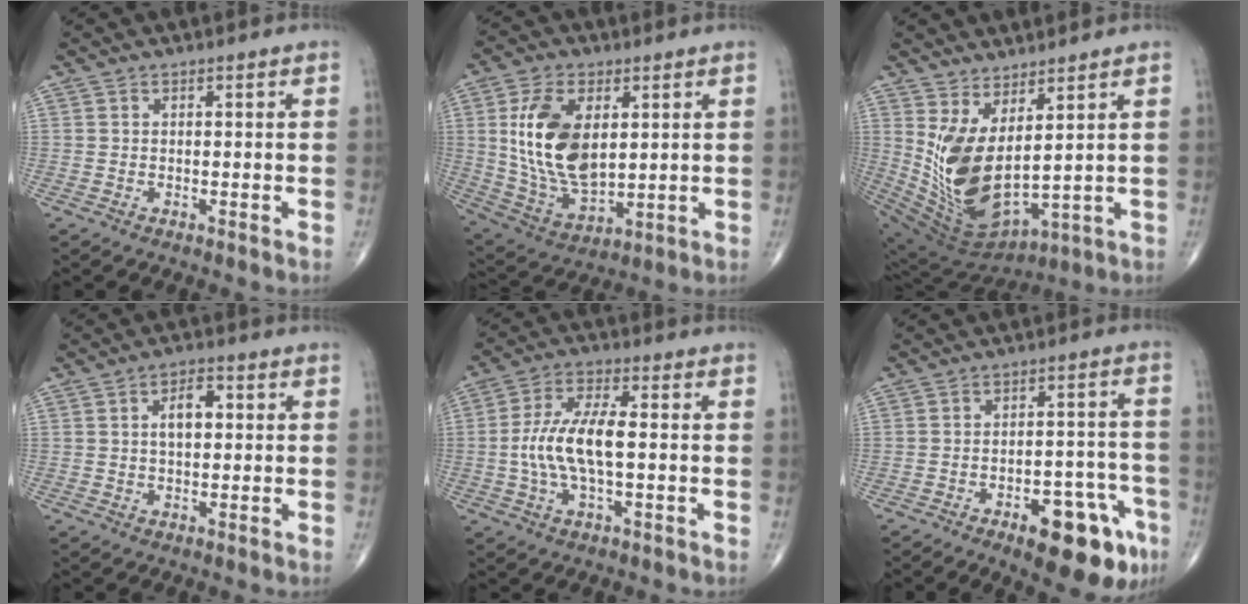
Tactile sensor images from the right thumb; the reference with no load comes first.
{"total": 16.7, "force": [3.2, 9.3, 13.5], "torque": [-0.246, -0.017, 0.072]}
{"total": 14.9, "force": [3.4, 6.2, 13.2], "torque": [-0.259, -0.054, 0.091]}
{"total": 5.2, "force": [0.9, 2.8, 4.3], "torque": [-0.067, 0.008, 0.012]}
{"total": 11.2, "force": [-0.7, 4.5, 10.3], "torque": [-0.216, 0.018, -0.016]}
{"total": 15.7, "force": [-8.1, 6.2, 12.0], "torque": [-0.111, 0.051, -0.099]}